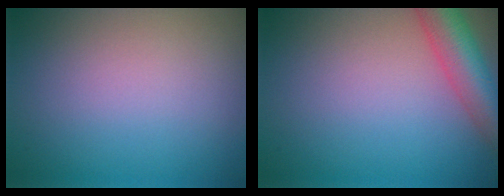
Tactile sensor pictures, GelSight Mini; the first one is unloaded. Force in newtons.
{"total": 5.8, "press": 5.8, "slide": 0.3}